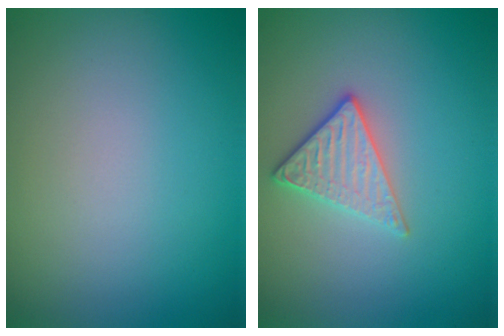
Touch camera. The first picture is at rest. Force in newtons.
{"total": 2.8, "press": 2.5, "slide": 1.3}